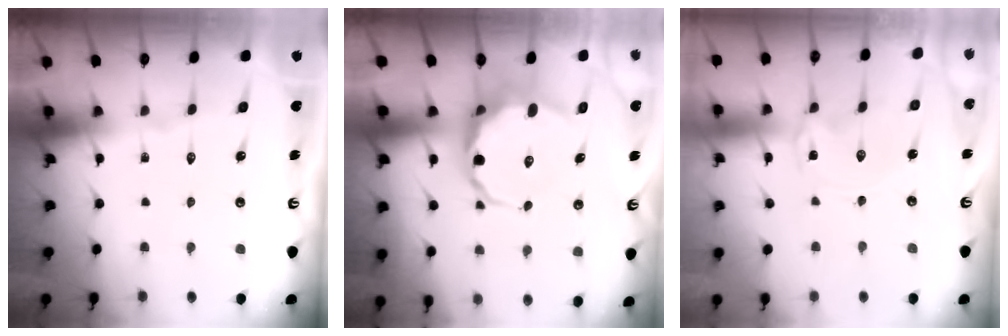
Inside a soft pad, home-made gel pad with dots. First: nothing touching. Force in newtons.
{"total": 9.3, "press": 9.0, "slide": 2.4}
{"total": 0.7, "press": 0.7, "slide": 0.1}